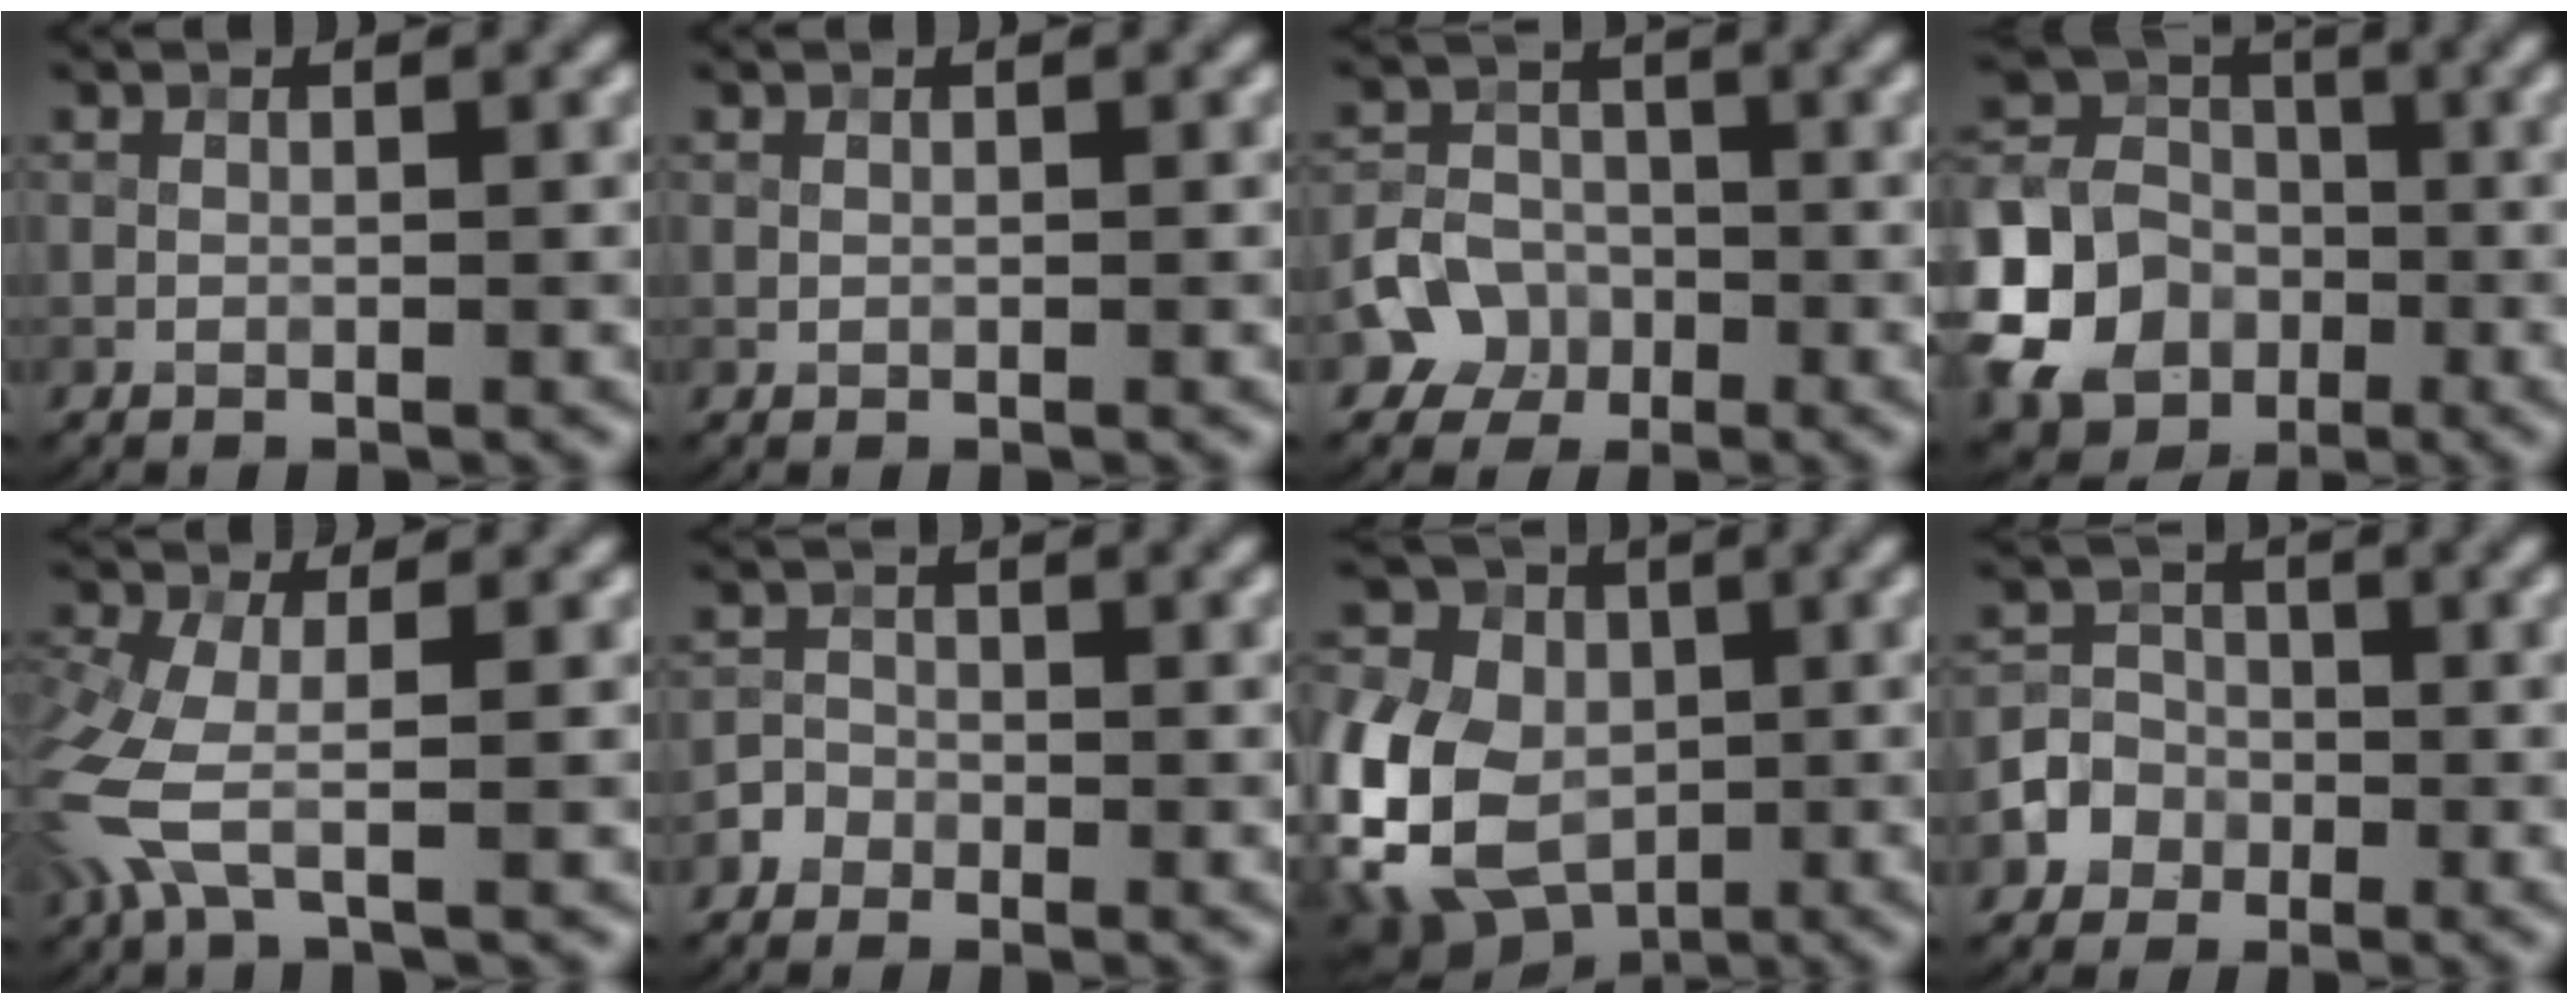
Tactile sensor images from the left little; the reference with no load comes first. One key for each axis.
{"total": 0.0}
{"total": 3.8, "fx": -1.8, "fy": 3.2, "fz": 1.1, "tx": -0.014, "ty": 0.005, "tz": -0.034}
{"total": 11.0, "fx": -3.8, "fy": 9.3, "fz": 4.4, "tx": -0.120, "ty": -0.007, "tz": -0.087}
{"total": 5.9, "fx": -2.1, "fy": 2.4, "fz": 4.9, "tx": -0.151, "ty": -0.010, "tz": -0.054}
{"total": 1.5, "fx": -1.0, "fy": 1.1, "fz": 0.0, "tx": 0.012, "ty": 0.006, "tz": -0.021}
{"total": 14.1, "fx": -2.3, "fy": 10.9, "fz": 8.7, "tx": -0.184, "ty": 0.009, "tz": -0.073}
{"total": 3.7, "fx": -1.6, "fy": 3.3, "fz": 0.6, "tx": 0.011, "ty": 0.004, "tz": -0.038}